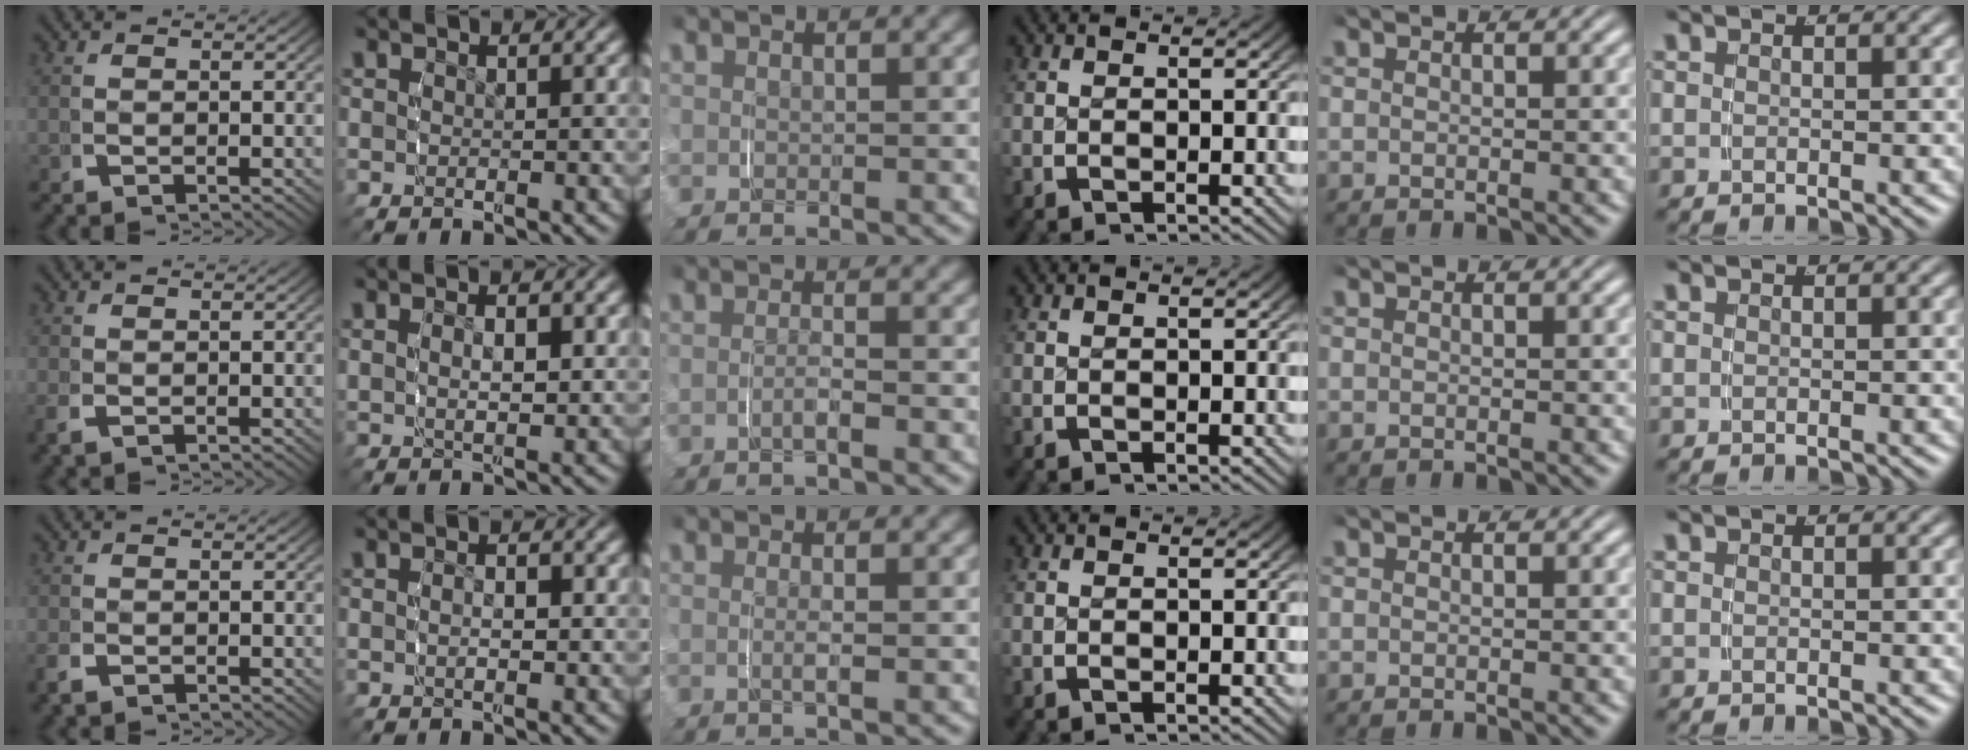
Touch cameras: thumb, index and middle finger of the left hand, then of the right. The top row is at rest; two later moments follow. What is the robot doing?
{"motion": "grasp_and_lifting", "object": "toothpaste"}